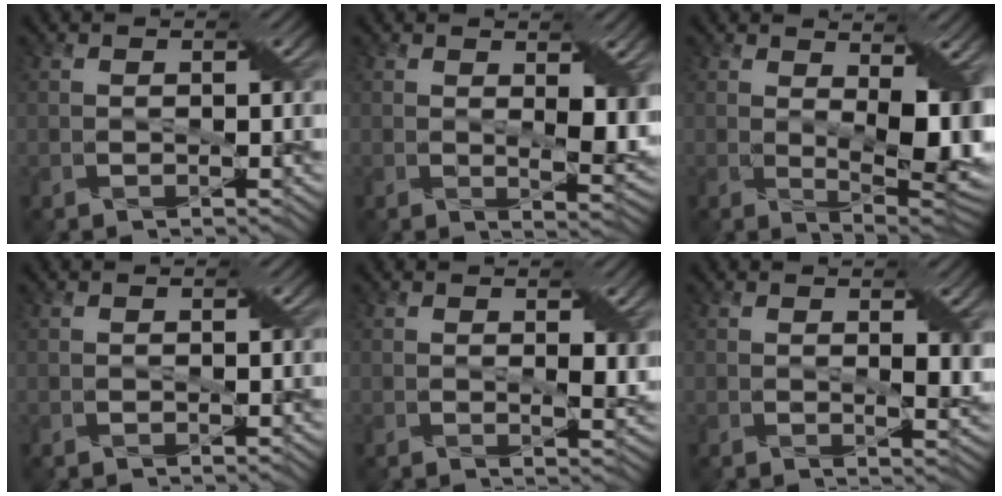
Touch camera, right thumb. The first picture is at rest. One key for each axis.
{"total": 5.1, "fx": 1.1, "fy": 2.2, "fz": 4.5, "tx": -0.077, "ty": -0.011, "tz": 0.026}
{"total": 10.6, "fx": 1.8, "fy": 4.4, "fz": 9.5, "tx": -0.144, "ty": -0.005, "tz": 0.042}
{"total": 0.0}
{"total": 2.6, "fx": 0.8, "fy": 1.0, "fz": 2.3, "tx": -0.040, "ty": -0.005, "tz": 0.017}
{"total": 3.4, "fx": 1.0, "fy": 1.2, "fz": 3.0, "tx": -0.048, "ty": -0.003, "tz": 0.020}